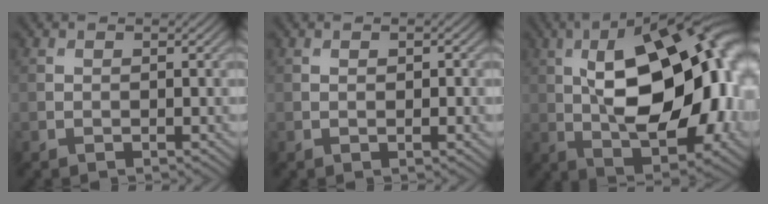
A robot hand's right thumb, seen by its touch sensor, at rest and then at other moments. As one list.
[{"total": 1.2, "force": [0.1, 0.4, 1.2], "torque": [-0.018, -0.001, 0.003]}, {"total": 20.2, "force": [1.0, 9.7, 17.7], "torque": [-0.257, 0.026, -0.002]}]